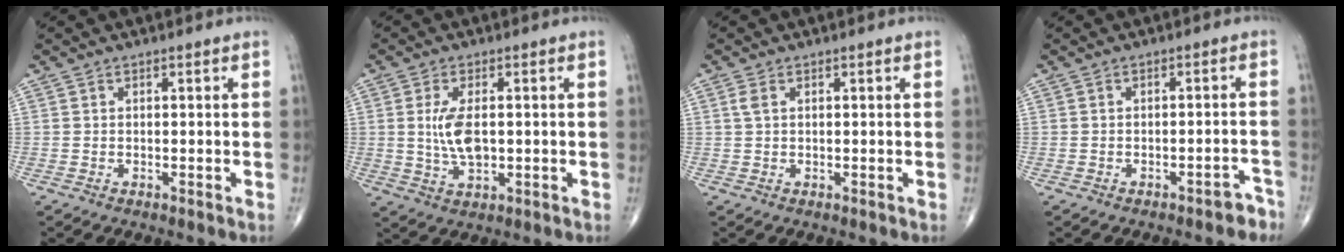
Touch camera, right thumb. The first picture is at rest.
{"total": 6.5, "force": [0.5, 3.1, 5.7], "torque": [-0.115, -0.008, 0.011]}
{"total": 1.4, "force": [0.5, 0.7, 1.1], "torque": [-0.032, 0.010, 0.014]}
{"total": 3.1, "force": [-2.5, 1.1, 1.3], "torque": [-0.004, 0.027, -0.029]}